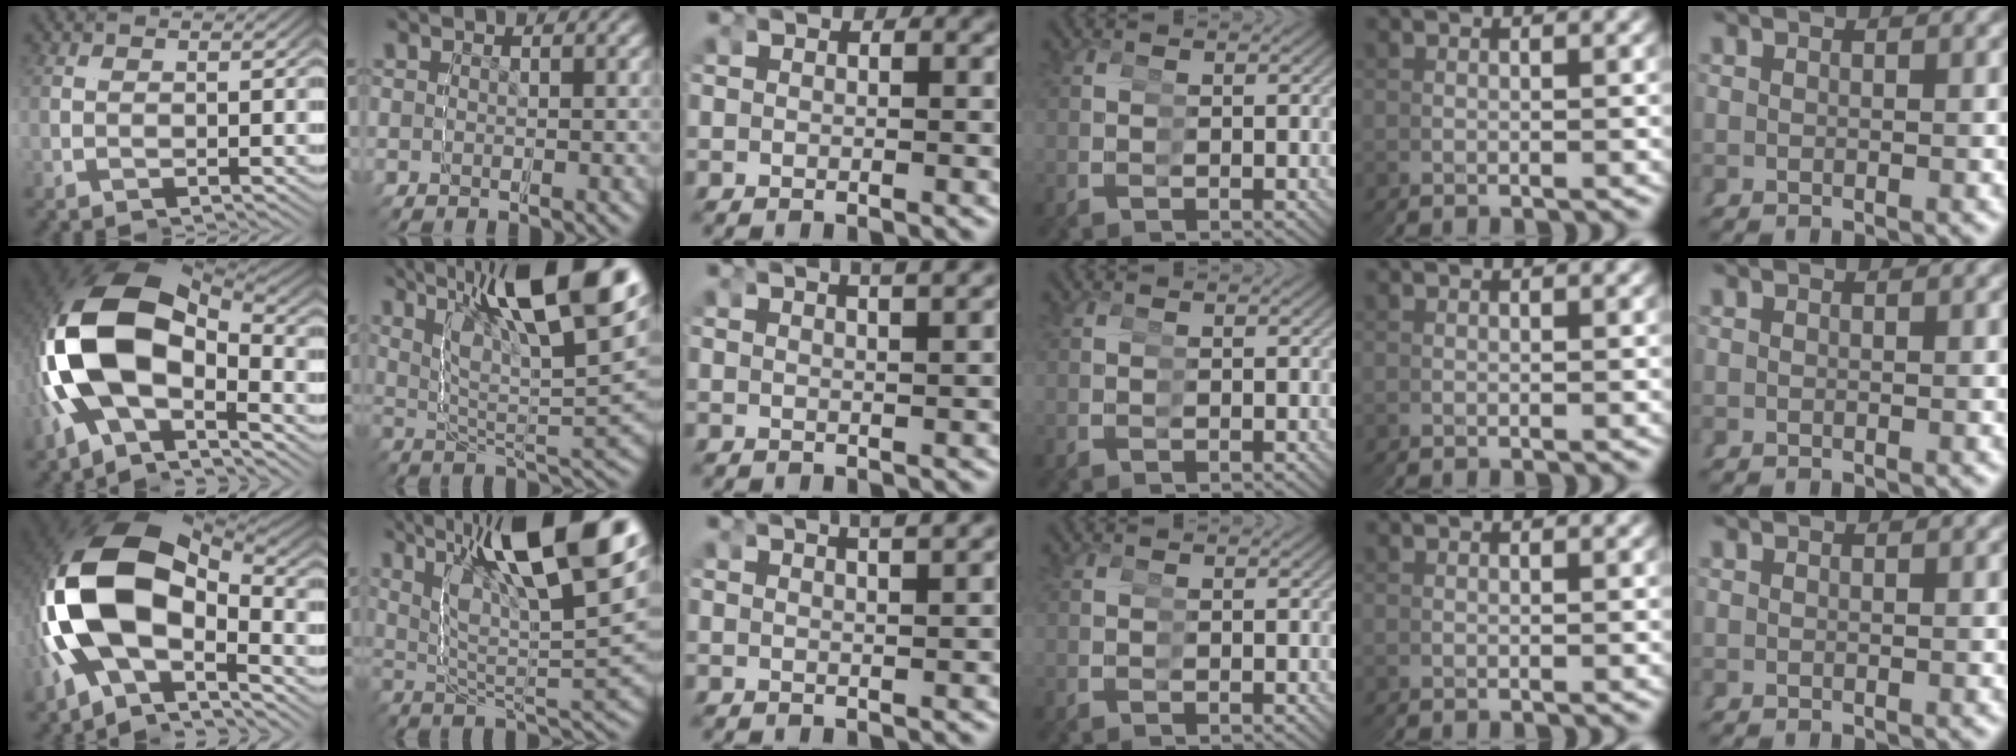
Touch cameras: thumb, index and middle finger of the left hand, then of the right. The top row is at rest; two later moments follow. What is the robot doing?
{"motion": "grasp_and_lifting", "object": "glue stick"}